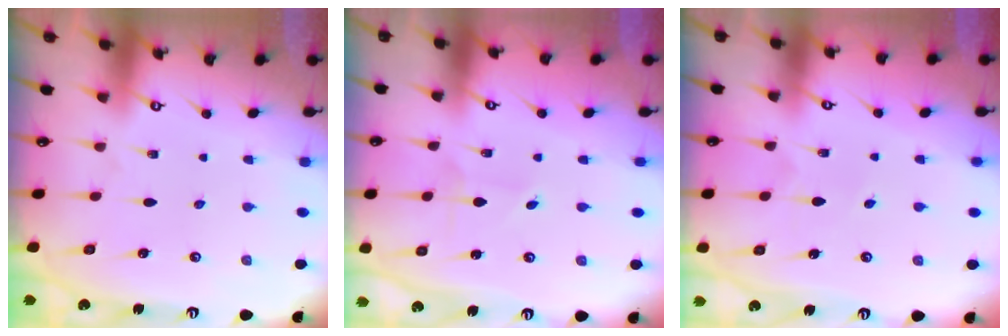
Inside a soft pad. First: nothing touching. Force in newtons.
{"total": 1.5, "press": 1.4, "slide": 0.2}
{"total": 4.4, "press": 4.4, "slide": 0.3}